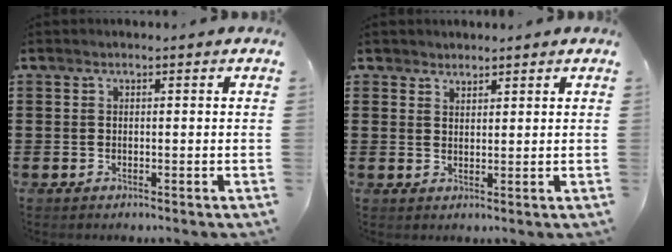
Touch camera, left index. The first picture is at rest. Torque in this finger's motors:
{"motor_torque": [-0.06, -0.05, -0.08, -0.01]}